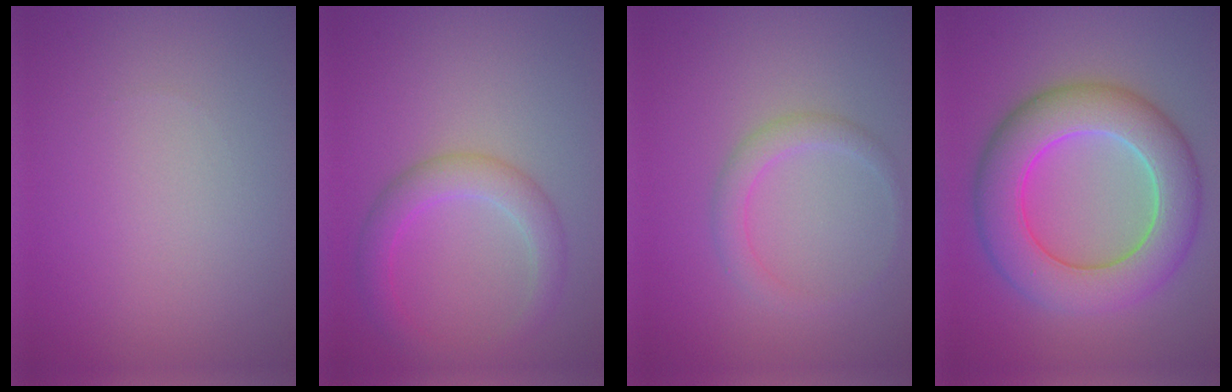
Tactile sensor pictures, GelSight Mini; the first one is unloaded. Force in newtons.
{"total": 3.3, "press": 3.3, "slide": 0.1}
{"total": 2.1, "press": 2.1, "slide": 0.0}
{"total": 9.0, "press": 9.0, "slide": 0.5}